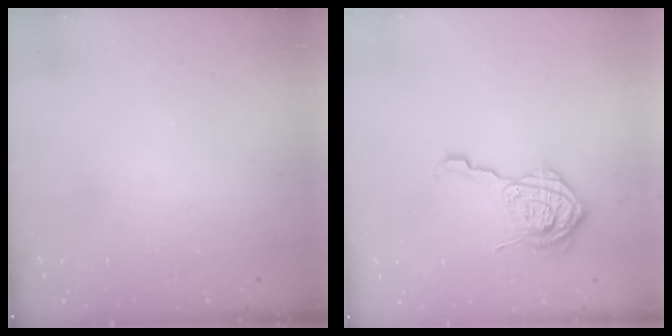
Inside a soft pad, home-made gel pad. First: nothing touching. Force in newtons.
{"total": 11.7, "press": 11.6, "slide": 0.7}